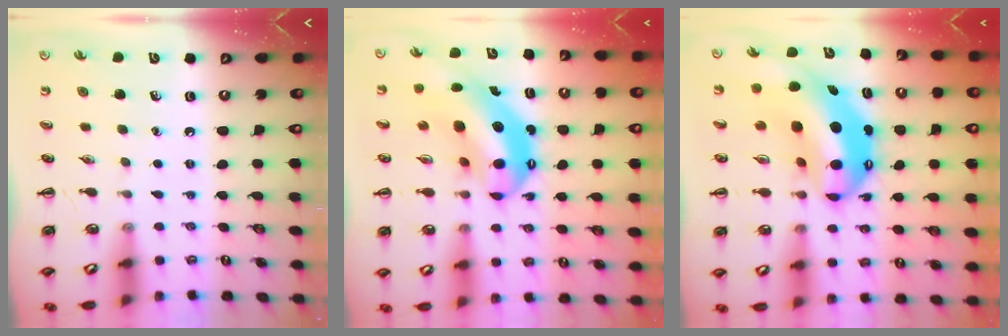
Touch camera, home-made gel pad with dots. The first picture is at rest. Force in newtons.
{"total": 12.0, "press": 11.6, "slide": 3.0}
{"total": 12.1, "press": 11.6, "slide": 3.2}